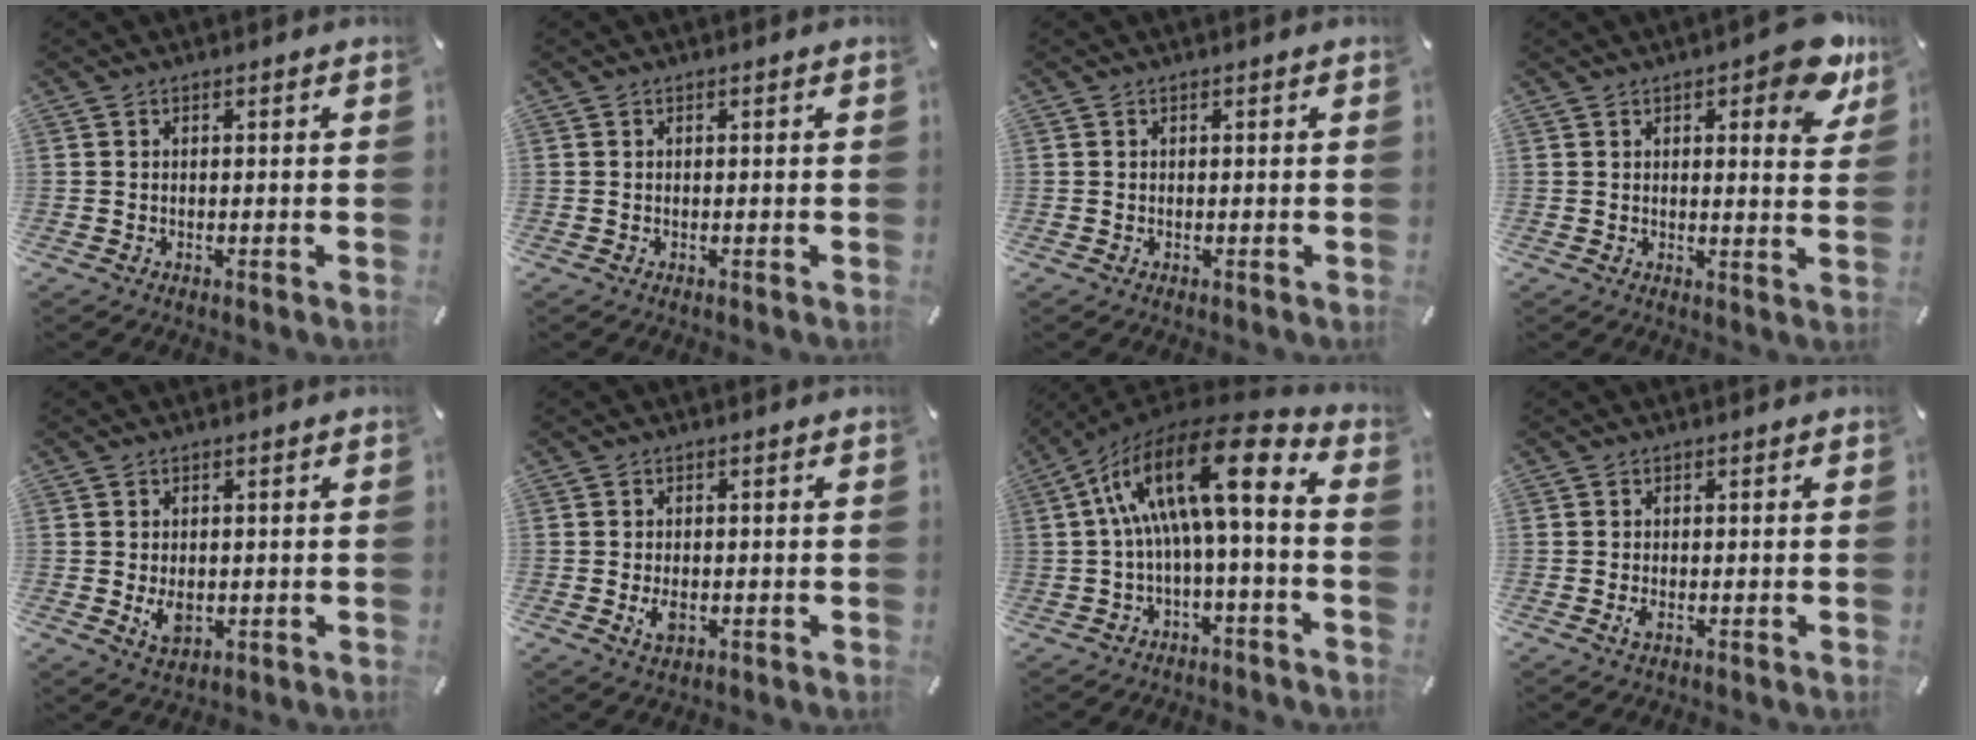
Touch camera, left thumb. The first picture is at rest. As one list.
[{"total": 0.0}, {"total": 0.0}, {"total": 9.2, "force": [5.2, 3.1, 7.0], "torque": [-0.076, -0.030, 0.081]}, {"total": 4.1, "force": [-0.3, 2.9, 2.9], "torque": [-0.049, -0.007, -0.009]}, {"total": 3.1, "force": [-0.7, 1.9, 2.3], "torque": [-0.055, -0.004, -0.013]}, {"total": 18.0, "force": [2.8, 5.4, 16.9], "torque": [-0.312, -0.019, 0.039]}, {"total": 1.7, "force": [-0.4, 0.7, 1.5], "torque": [-0.033, -0.004, -0.008]}]